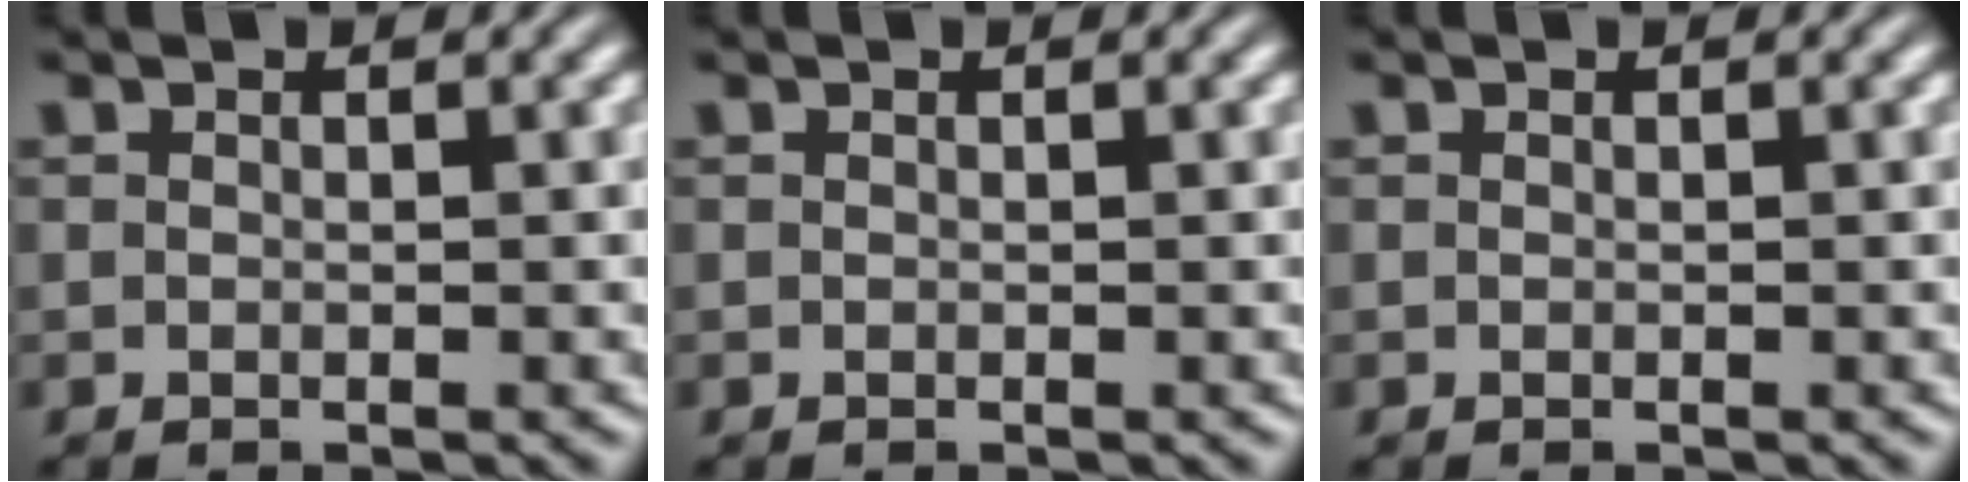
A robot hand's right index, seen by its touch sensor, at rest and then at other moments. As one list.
[{"total": 0.0}, {"total": 0.0}]